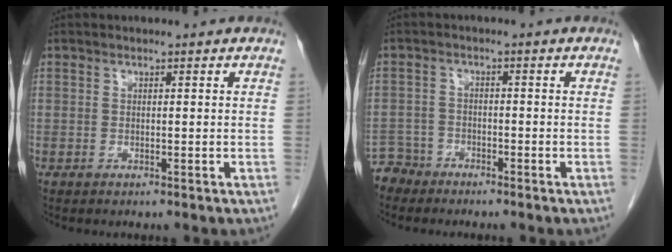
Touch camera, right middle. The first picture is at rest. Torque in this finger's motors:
{"motor_torque": [0.37, -0.40, 0.07, 0.00]}